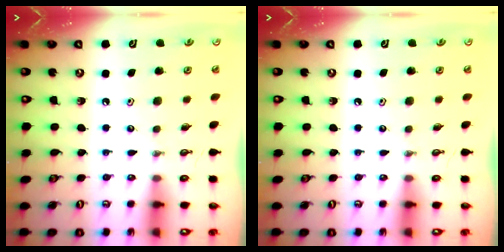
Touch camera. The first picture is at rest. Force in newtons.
{"total": 0.0}